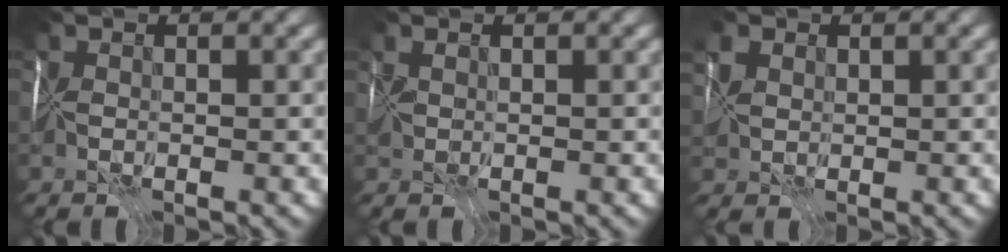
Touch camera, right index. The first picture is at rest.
{"total": 0.6, "force": [0.5, 0.1, 0.3], "torque": [-0.005, -0.001, 0.013]}
{"total": 2.1, "force": [1.2, 1.4, 1.2], "torque": [-0.038, 0.007, 0.024]}